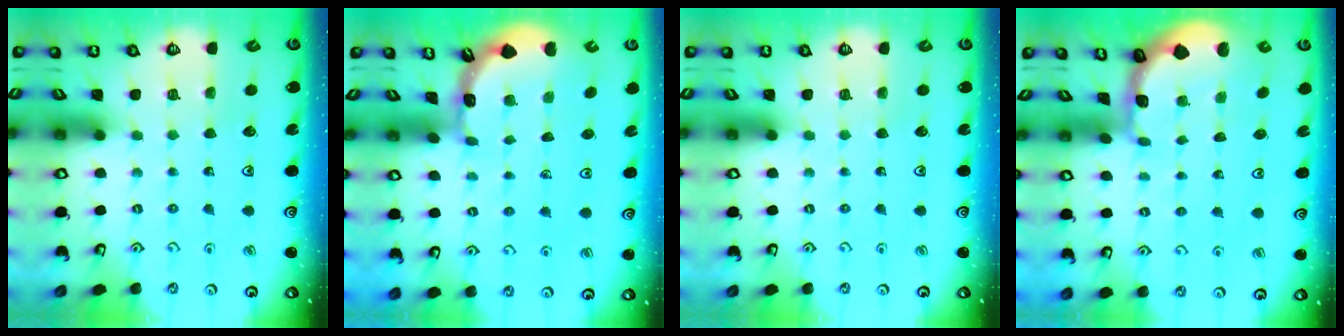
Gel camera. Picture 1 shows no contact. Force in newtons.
{"total": 1.7, "press": 1.7, "slide": 0.1}
{"total": 0.0}
{"total": 1.1, "press": 1.1, "slide": 0.1}